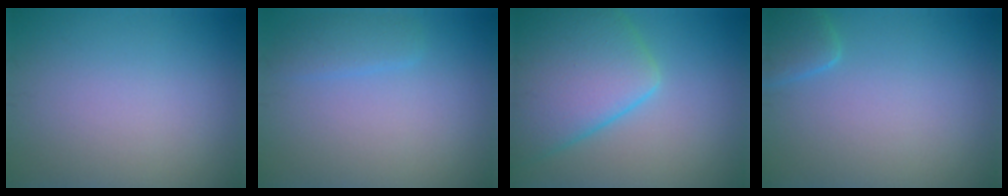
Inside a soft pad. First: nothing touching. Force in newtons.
{"total": 1.7, "press": 1.7, "slide": 0.1}
{"total": 9.3, "press": 9.3, "slide": 0.4}
{"total": 2.1, "press": 2.1, "slide": 0.2}